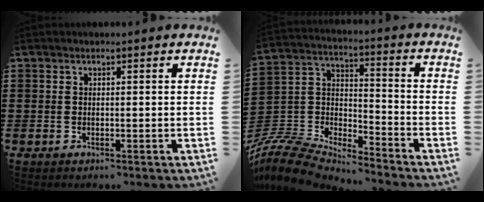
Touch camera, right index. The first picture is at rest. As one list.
[{"total": 8.7, "force": [-8.2, 2.0, 1.9], "torque": [-0.067, 0.001, -0.171]}]